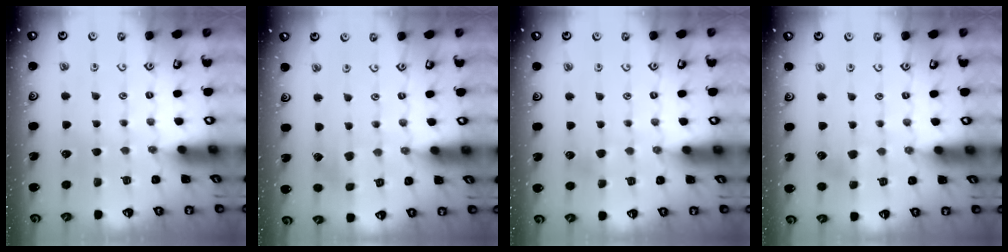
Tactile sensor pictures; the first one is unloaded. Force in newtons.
{"total": 1.4, "press": 1.4, "slide": 0.1}
{"total": 3.0, "press": 3.0, "slide": 0.2}
{"total": 3.5, "press": 3.4, "slide": 0.5}